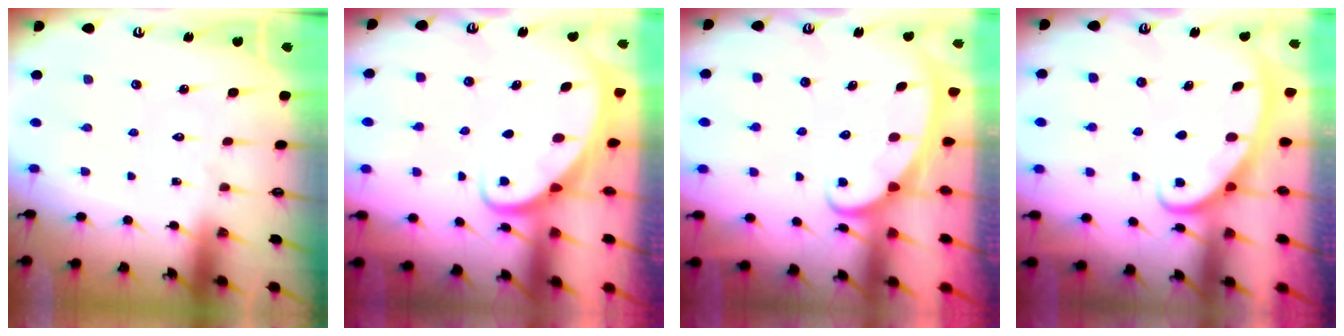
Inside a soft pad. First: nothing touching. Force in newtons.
{"total": 3.1, "press": 3.0, "slide": 0.5}
{"total": 2.4, "press": 2.4, "slide": 0.4}
{"total": 3.0, "press": 3.0, "slide": 0.4}